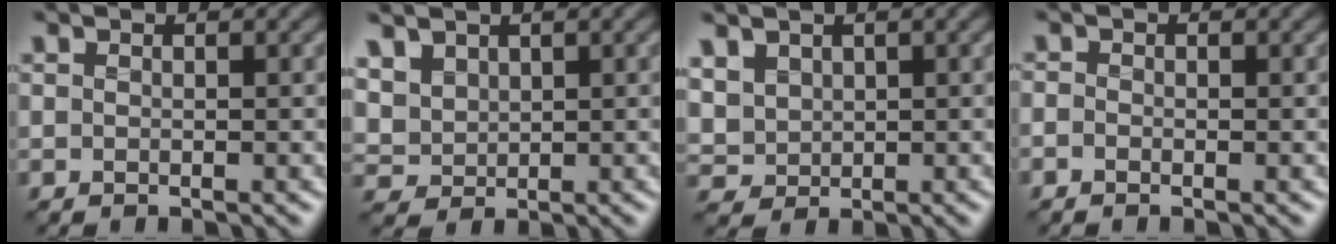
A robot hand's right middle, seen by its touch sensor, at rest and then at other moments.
{"total": 5.3, "force": [3.0, 3.7, 2.3], "torque": [-0.096, 0.010, 0.072]}
{"total": 4.3, "force": [2.2, 3.2, 1.9], "torque": [-0.083, 0.012, 0.061]}
{"total": 0.7, "force": [-0.4, 0.4, 0.4], "torque": [-0.005, -0.003, -0.010]}